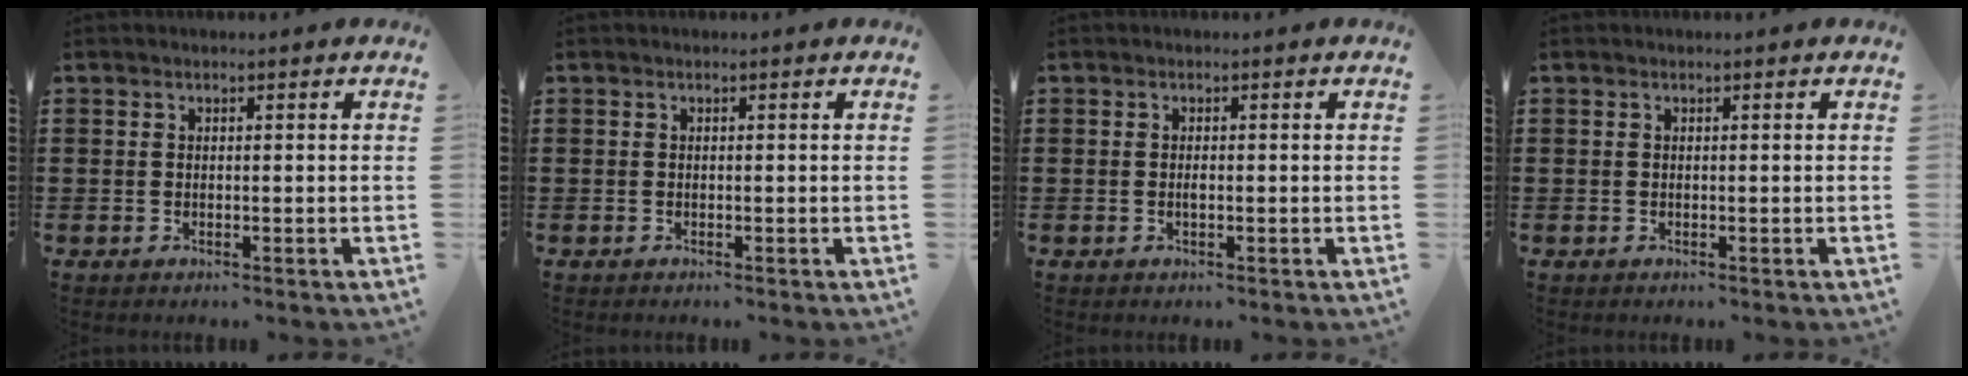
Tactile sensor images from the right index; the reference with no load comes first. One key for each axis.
{"total": 0.0}
{"total": 0.7, "fx": -0.1, "fy": 0.2, "fz": 0.6, "tx": -0.013, "ty": -0.003, "tz": -0.002}
{"total": 0.0}